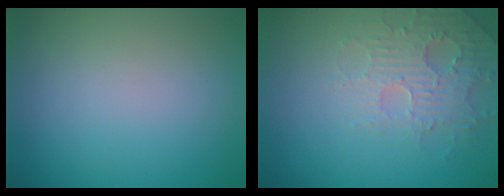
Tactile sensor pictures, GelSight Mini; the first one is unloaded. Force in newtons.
{"total": 3.7, "press": 3.6, "slide": 0.7}